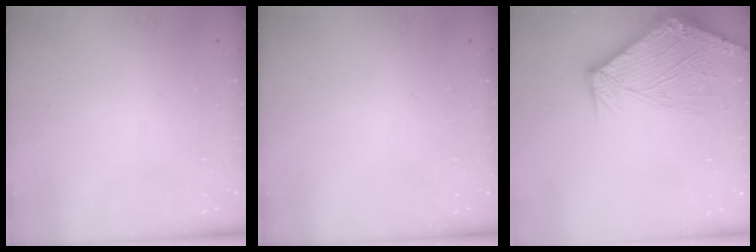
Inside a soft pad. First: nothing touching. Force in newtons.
{"total": 0.0}
{"total": 9.6, "press": 9.5, "slide": 1.2}